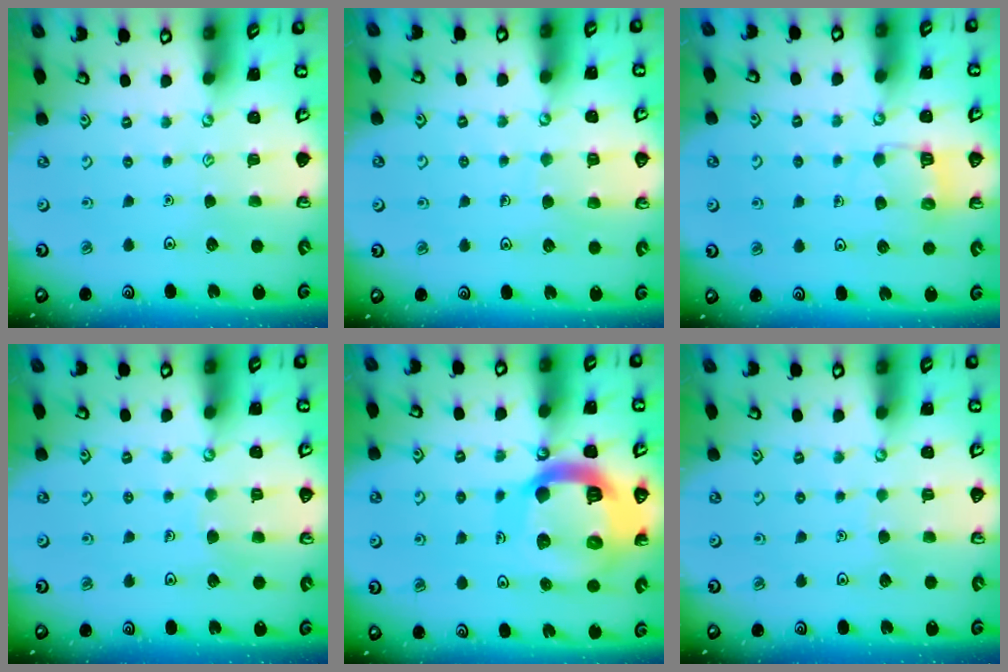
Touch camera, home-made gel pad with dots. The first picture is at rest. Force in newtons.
{"total": 4.9, "press": 4.9, "slide": 0.3}
{"total": 6.3, "press": 6.3, "slide": 0.5}
{"total": 3.2, "press": 3.2, "slide": 0.2}
{"total": 22.0, "press": 21.8, "slide": 2.4}
{"total": 1.4, "press": 1.4, "slide": 0.1}